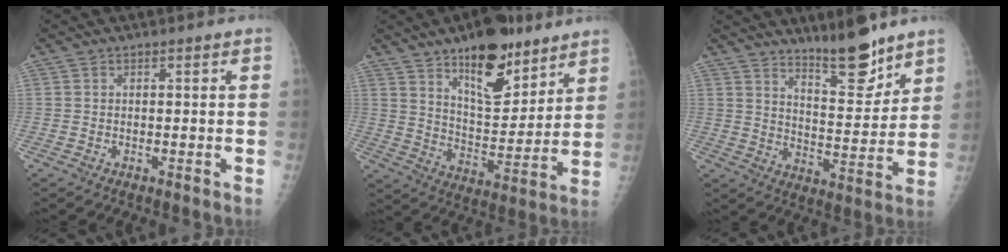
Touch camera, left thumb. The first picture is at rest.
{"total": 16.8, "force": [11.0, 7.0, 10.6], "torque": [-0.120, -0.073, 0.183]}
{"total": 11.6, "force": [9.3, 2.8, 6.4], "torque": [-0.074, -0.080, 0.154]}